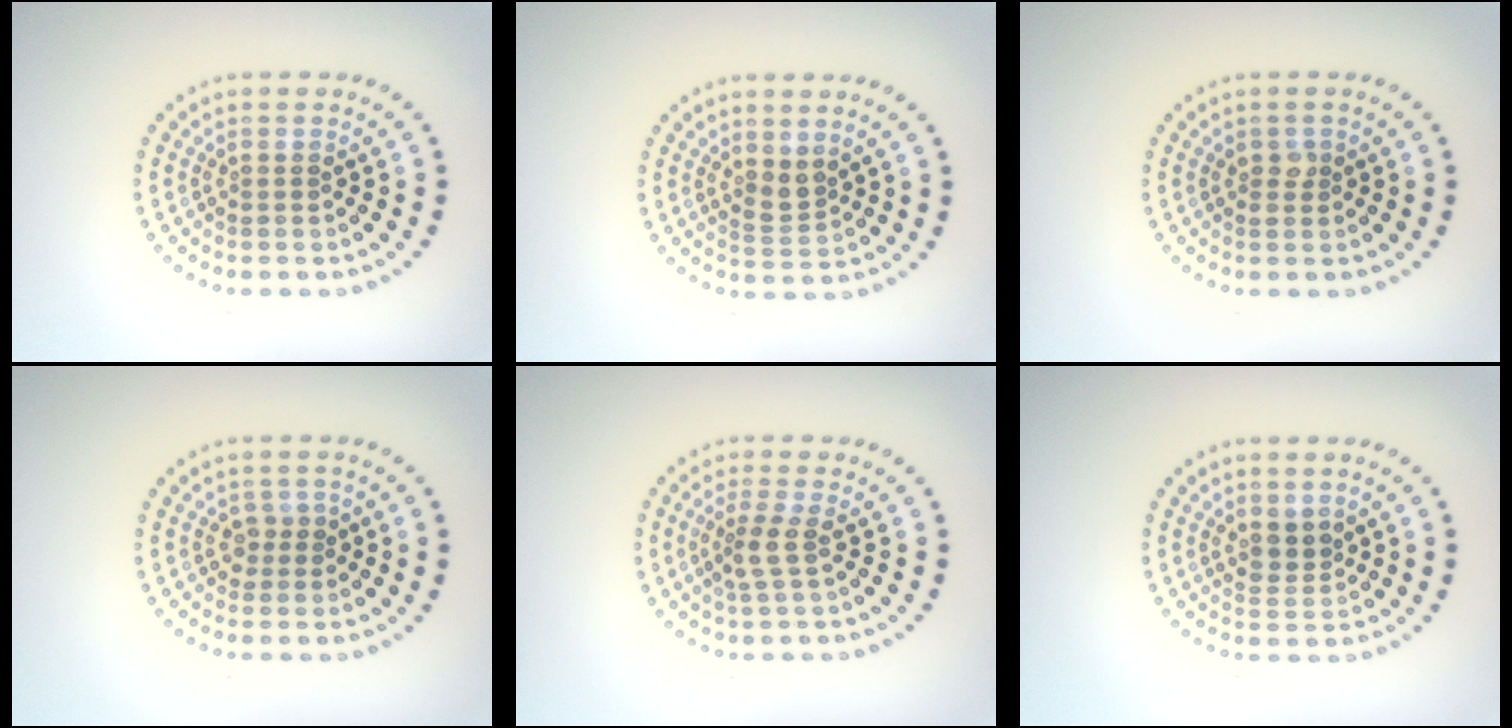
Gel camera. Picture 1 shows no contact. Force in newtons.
{"total": 1.7, "press": 1.4, "slide": 1.0}
{"total": 1.1, "press": 1.1, "slide": 0.1}
{"total": 1.4, "press": 1.1, "slide": 0.9}
{"total": 1.9, "press": 1.5, "slide": 1.2}
{"total": 1.9, "press": 1.6, "slide": 1.1}